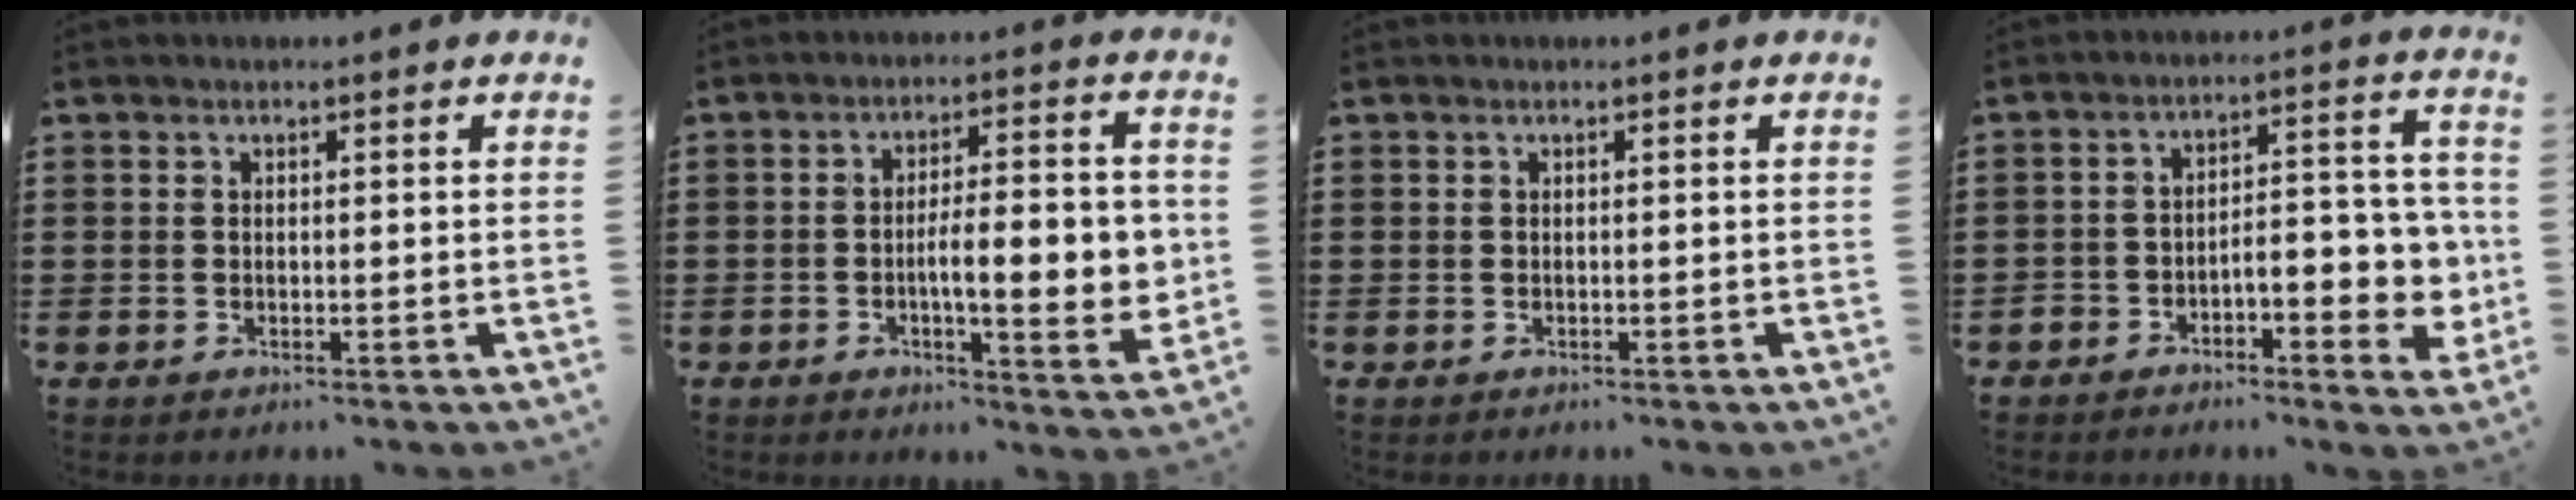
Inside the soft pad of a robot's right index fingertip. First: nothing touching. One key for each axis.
{"total": 10.3, "fx": -1.4, "fy": 2.7, "fz": 9.9, "tx": -0.142, "ty": -0.004, "tz": -0.024}
{"total": 0.0}
{"total": 6.4, "fx": -2.9, "fy": 3.2, "fz": 4.7, "tx": -0.063, "ty": -0.003, "tz": -0.056}